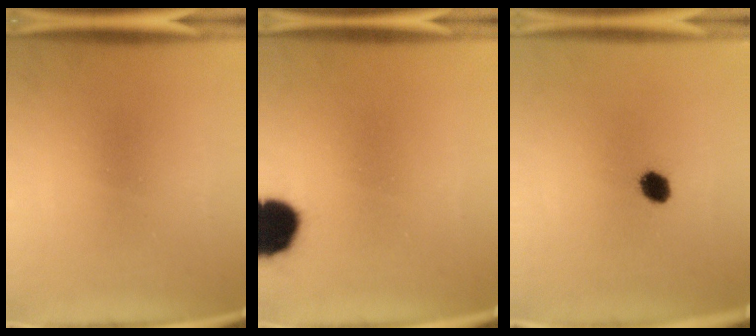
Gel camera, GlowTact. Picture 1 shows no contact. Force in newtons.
{"total": 11.7}
{"total": 4.2}